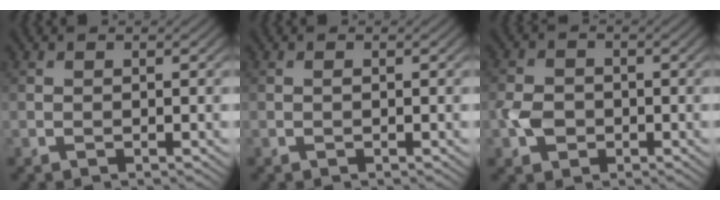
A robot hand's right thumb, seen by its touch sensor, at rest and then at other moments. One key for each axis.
{"total": 0.0}
{"total": 3.4, "fx": -1.0, "fy": 2.7, "fz": 1.7, "tx": -0.043, "ty": -0.001, "tz": -0.027}